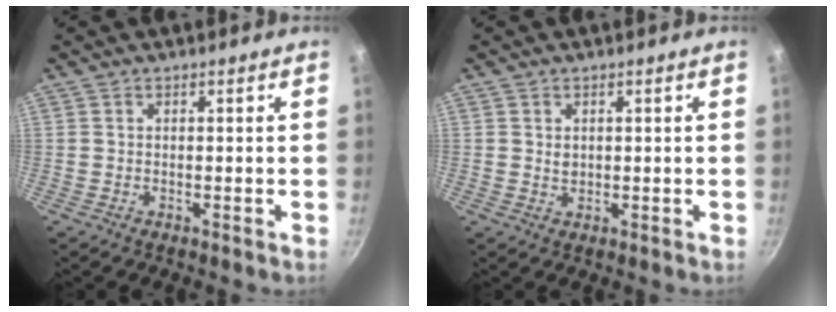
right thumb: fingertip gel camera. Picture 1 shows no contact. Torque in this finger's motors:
{"motor_torque": [-0.37, 0.16, 0.07, 0.21, 0.06]}